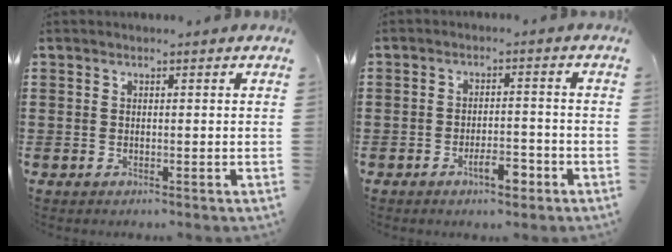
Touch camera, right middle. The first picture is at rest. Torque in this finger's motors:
{"motor_torque": [0.98, 0.05, 0.26, 0.06]}